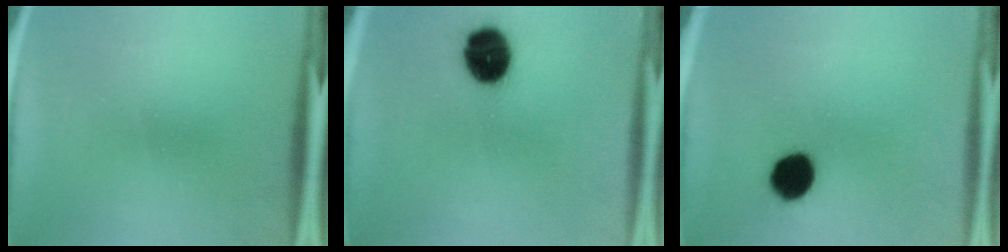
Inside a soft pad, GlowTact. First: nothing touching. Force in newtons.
{"total": 12.4}
{"total": 9.1}